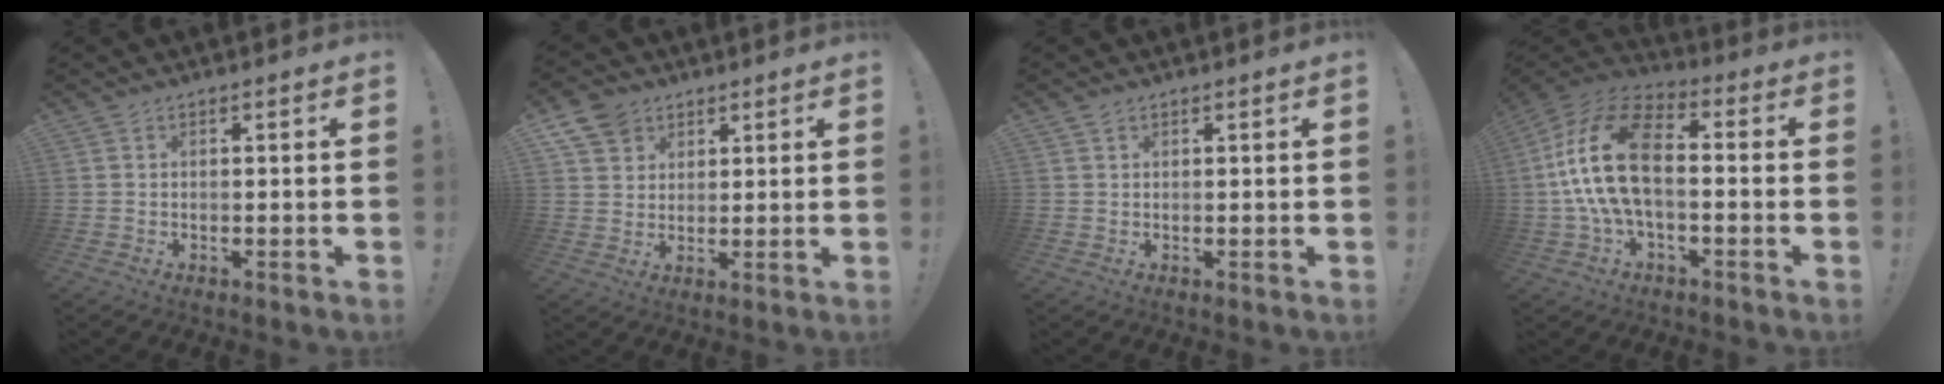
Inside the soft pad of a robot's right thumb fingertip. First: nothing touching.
{"total": 7.9, "force": [5.0, 5.6, 2.4], "torque": [-0.037, -0.028, 0.099]}
{"total": 0.6, "force": [0.5, 0.1, 0.4], "torque": [-0.016, 0.003, 0.011]}
{"total": 19.1, "force": [0.1, 10.5, 16.0], "torque": [-0.310, 0.020, 0.008]}